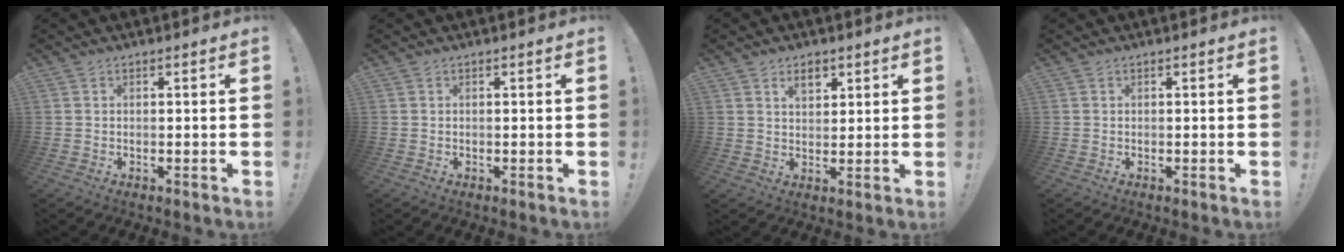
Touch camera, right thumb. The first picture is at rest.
{"total": 0.0}
{"total": 5.3, "force": [3.2, 3.5, 2.2], "torque": [-0.020, -0.016, 0.055]}
{"total": 0.0}